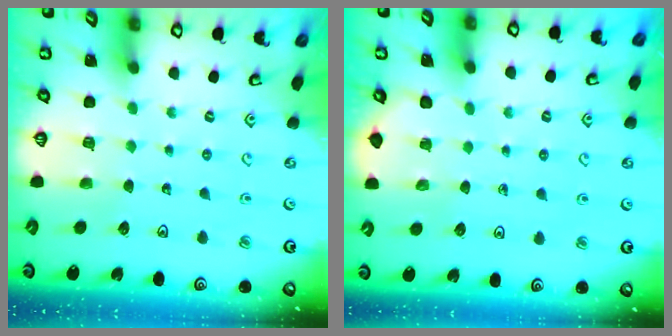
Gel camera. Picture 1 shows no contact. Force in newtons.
{"total": 1.4, "press": 1.4, "slide": 0.1}